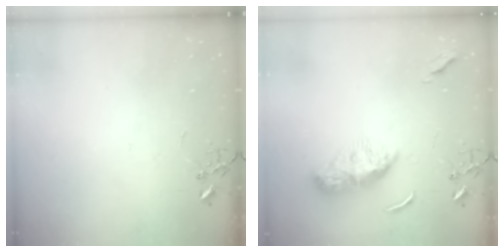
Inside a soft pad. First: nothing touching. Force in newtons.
{"total": 10.4, "press": 10.3, "slide": 0.7}